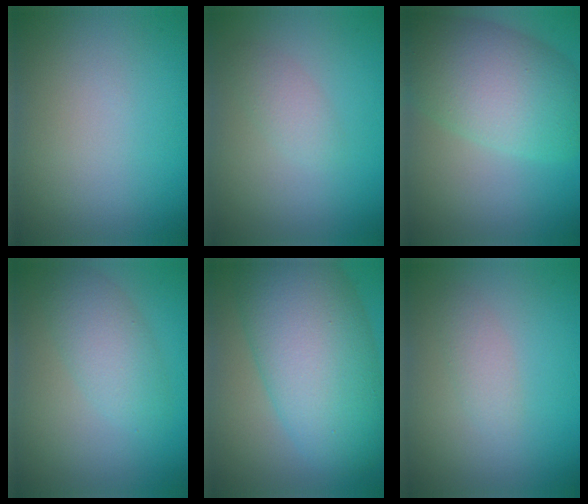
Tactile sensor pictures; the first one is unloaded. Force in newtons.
{"total": 1.5, "press": 1.5, "slide": 0.0}
{"total": 9.0, "press": 9.0, "slide": 0.5}
{"total": 3.3, "press": 3.3, "slide": 0.0}
{"total": 11.9, "press": 11.9, "slide": 0.4}
{"total": 1.3, "press": 1.3, "slide": 0.0}